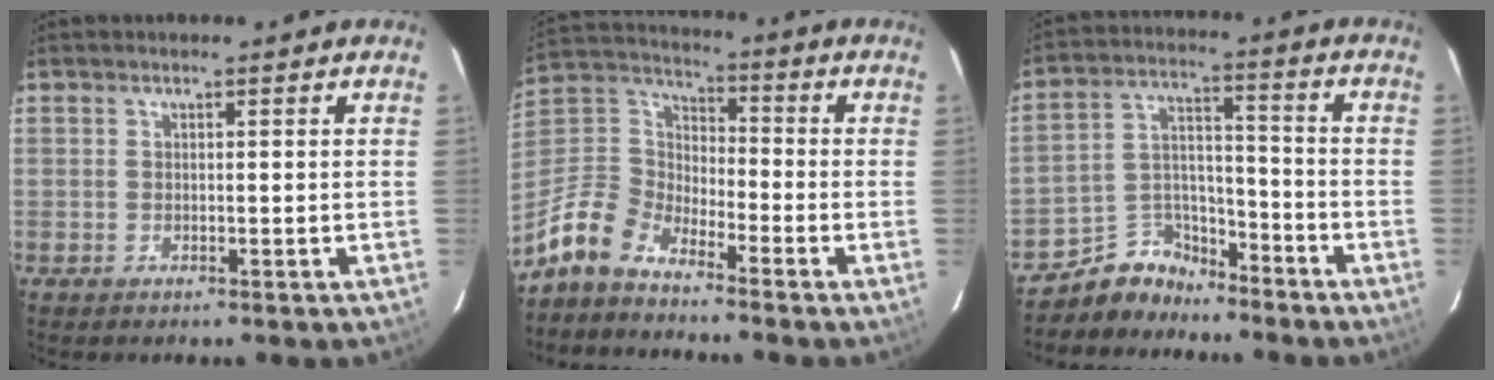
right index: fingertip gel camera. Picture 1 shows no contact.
{"total": 10.0, "force": [-7.8, 4.8, 4.1], "torque": [-0.102, 0.023, -0.171]}
{"total": 8.1, "force": [-7.0, 4.1, 0.7], "torque": [-0.018, 0.047, -0.130]}